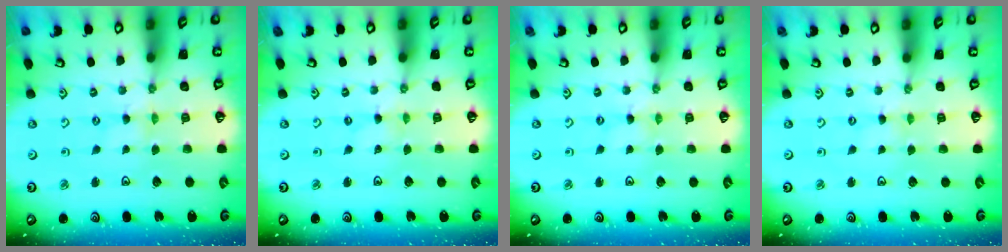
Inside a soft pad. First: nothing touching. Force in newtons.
{"total": 0.0}
{"total": 0.0}
{"total": 0.0}